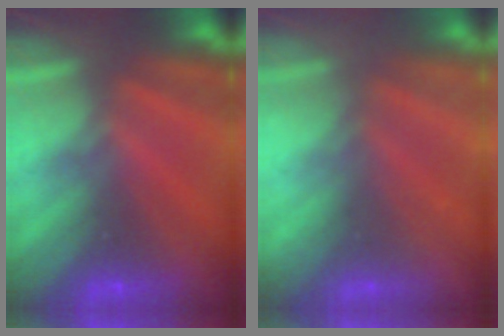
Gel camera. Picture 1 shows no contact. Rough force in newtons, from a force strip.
{"total": 2.3}